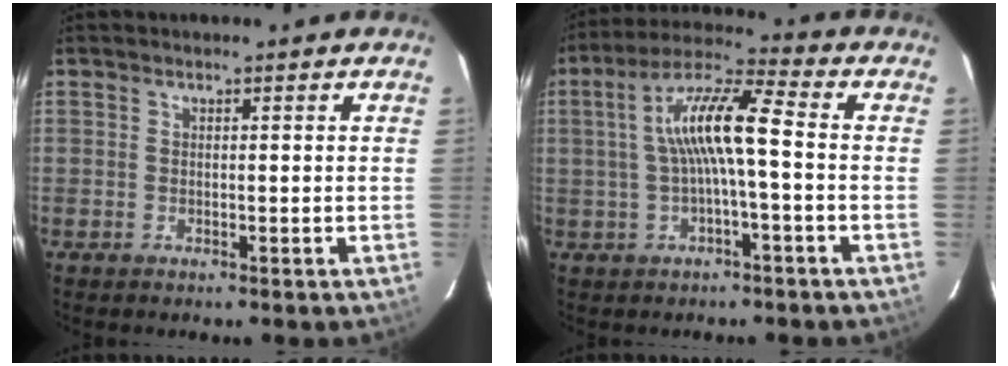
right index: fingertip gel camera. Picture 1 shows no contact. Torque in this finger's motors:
{"motor_torque": [0.91, -0.34, 0.92, 0.17]}